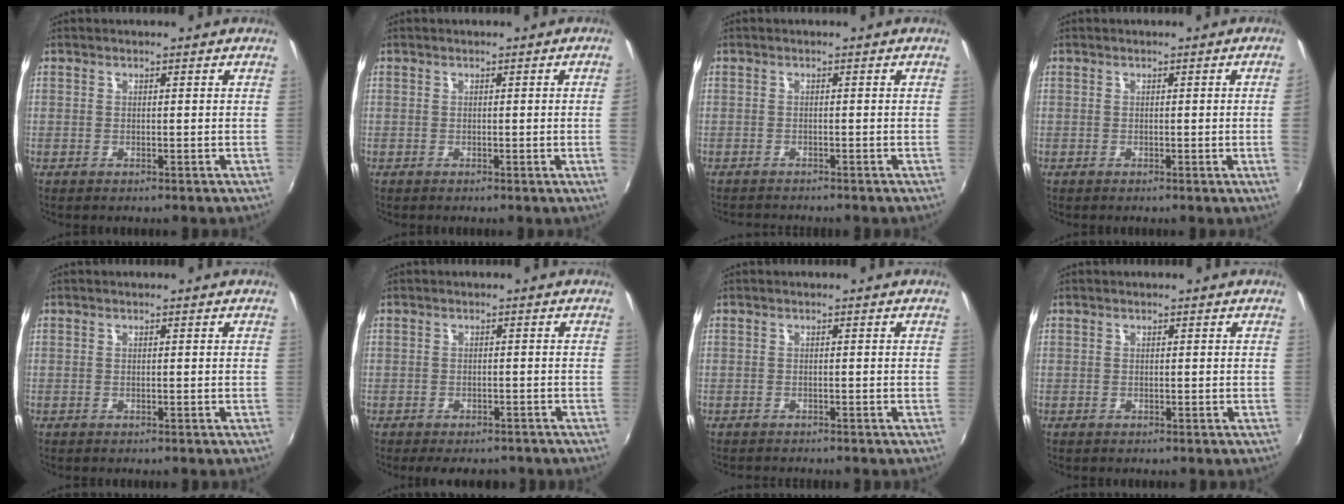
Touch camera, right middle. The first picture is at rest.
{"total": 1.7, "force": [0.1, -1.0, 1.3], "torque": [-0.011, -0.011, 0.004]}
{"total": 2.5, "force": [-2.4, 0.1, 0.5], "torque": [-0.022, -0.013, -0.041]}
{"total": 2.0, "force": [0.1, -1.2, 1.6], "torque": [-0.015, -0.012, 0.004]}
{"total": 0.0}
{"total": 7.0, "force": [-5.8, 2.7, 3.1], "torque": [-0.067, -0.012, -0.078]}
{"total": 1.9, "force": [-1.8, 0.2, 0.4], "torque": [-0.016, -0.010, -0.029]}
{"total": 0.0}